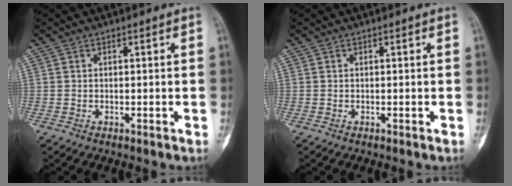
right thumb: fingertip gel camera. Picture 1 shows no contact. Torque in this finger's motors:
{"motor_torque": [0.07, -0.02, 0.05, -0.02, 0.01]}